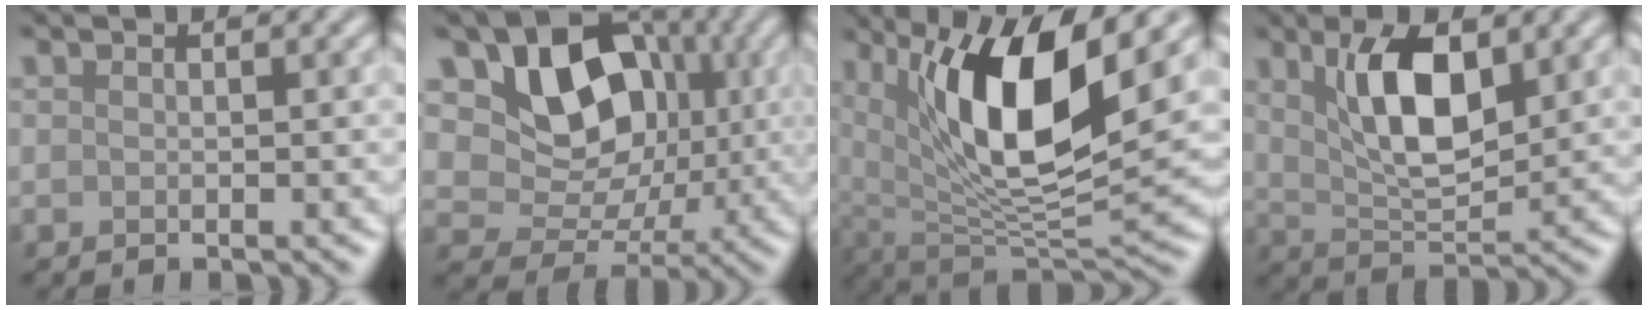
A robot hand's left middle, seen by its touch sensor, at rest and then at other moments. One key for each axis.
{"total": 9.5, "fx": 2.6, "fy": 7.3, "fz": 5.5, "tx": -0.083, "ty": -0.014, "tz": 0.035}
{"total": 11.2, "fx": 4.0, "fy": 3.7, "fz": 9.8, "tx": -0.168, "ty": -0.014, "tz": 0.076}
{"total": 6.7, "fx": 2.5, "fy": 2.8, "fz": 5.5, "tx": -0.106, "ty": 0.002, "tz": 0.044}